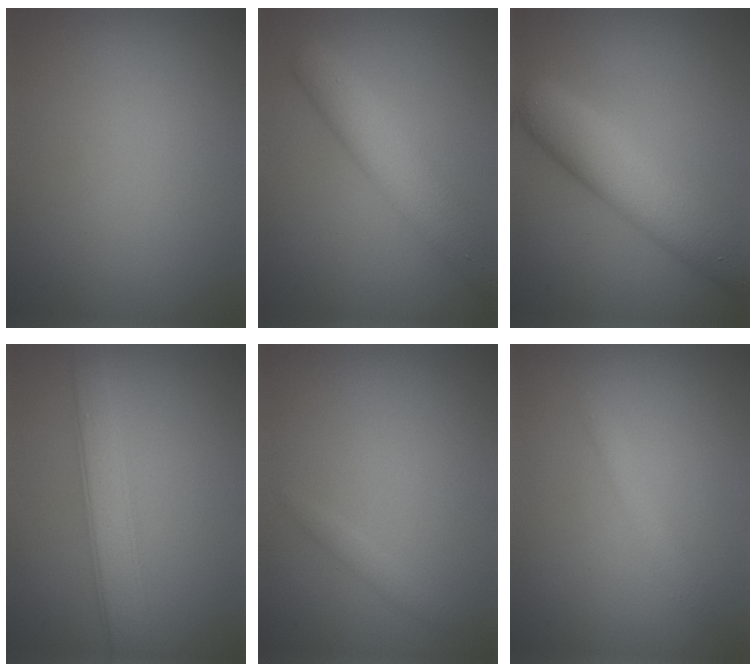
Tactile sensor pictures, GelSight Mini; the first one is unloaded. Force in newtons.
{"total": 5.2, "press": 5.2, "slide": 0.2}
{"total": 6.5, "press": 6.5, "slide": 0.1}
{"total": 3.9, "press": 3.9, "slide": 0.1}
{"total": 0.8, "press": 0.8, "slide": 0.0}
{"total": 1.4, "press": 1.4, "slide": 0.1}